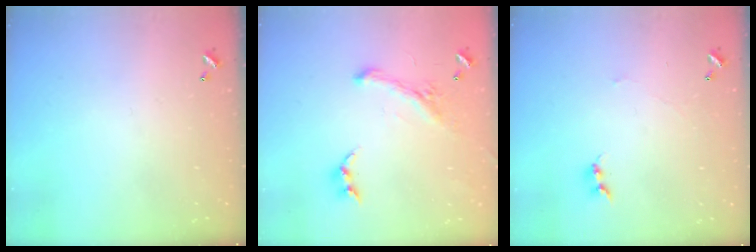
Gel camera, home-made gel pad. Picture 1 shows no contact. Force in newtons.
{"total": 1.7, "press": 1.1, "slide": 1.2}
{"total": 1.1, "press": 1.0, "slide": 0.5}